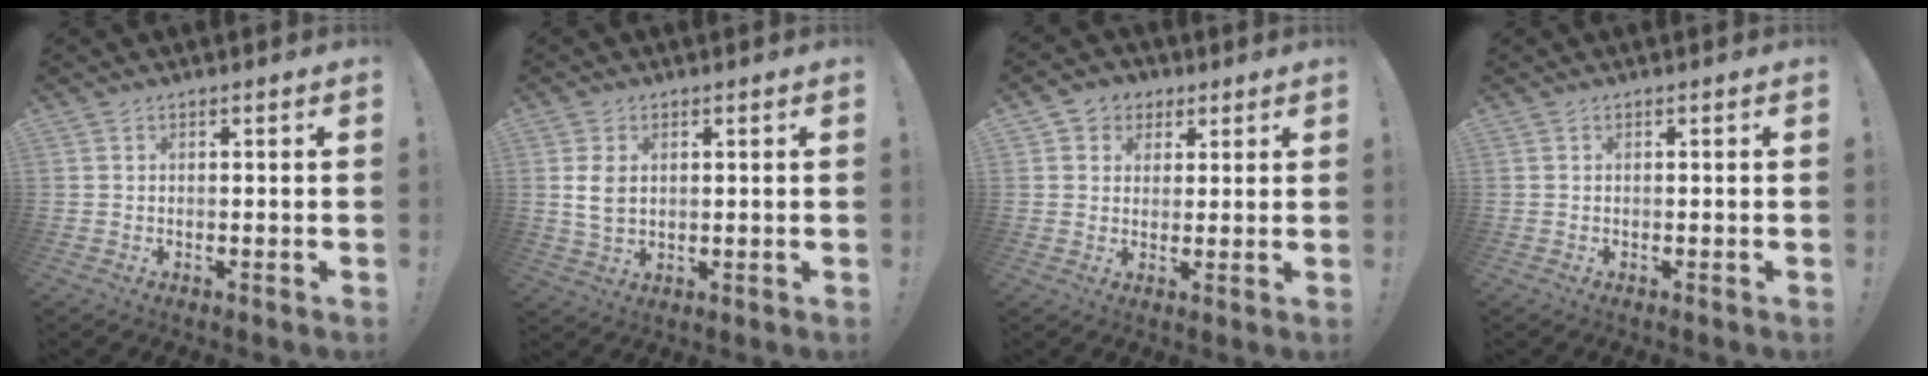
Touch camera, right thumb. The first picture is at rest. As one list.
[{"total": 5.4, "force": [1.1, 3.8, 3.7], "torque": [-0.076, 0.000, 0.021]}, {"total": 5.3, "force": [1.5, 5.0, 1.0], "torque": [-0.011, -0.004, 0.029]}, {"total": 0.0}]